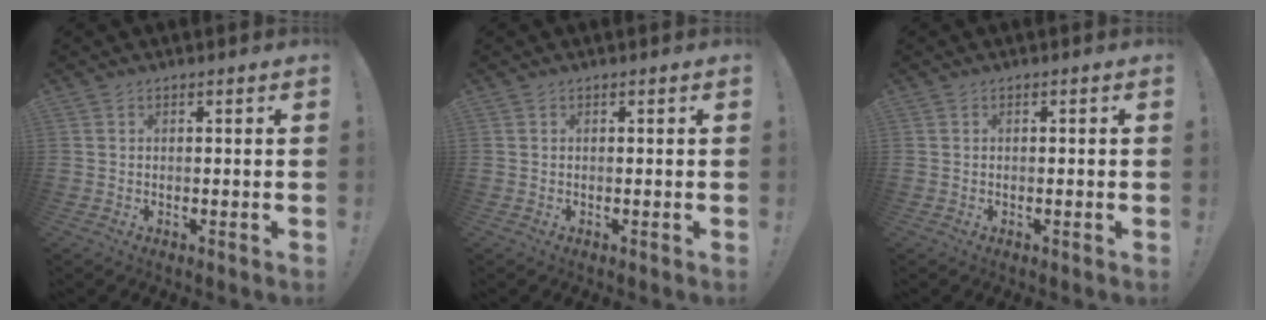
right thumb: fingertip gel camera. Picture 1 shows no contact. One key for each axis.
{"total": 0.0}
{"total": 0.7, "fx": -0.5, "fy": -0.1, "fz": 0.4, "tx": -0.015, "ty": 0.003, "tz": -0.008}